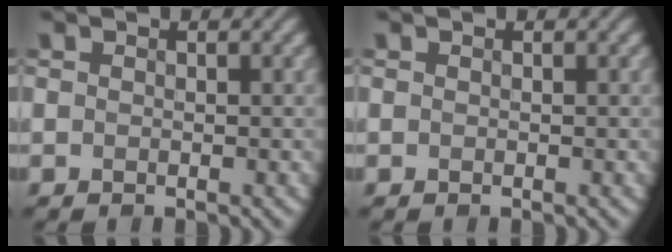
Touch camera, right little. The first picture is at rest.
{"total": 0.0}